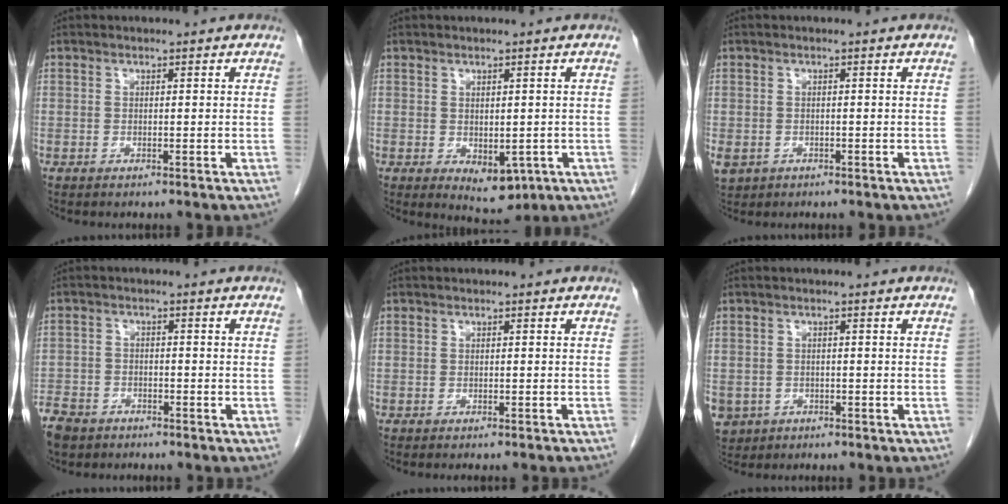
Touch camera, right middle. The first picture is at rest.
{"total": 4.7, "force": [-1.3, 2.5, 3.7], "torque": [-0.044, -0.011, -0.001]}
{"total": 4.6, "force": [-2.0, 3.8, 1.6], "torque": [-0.043, -0.005, -0.026]}
{"total": 6.8, "force": [-5.3, 3.9, 1.9], "torque": [-0.047, -0.003, -0.094]}
{"total": 3.0, "force": [-2.6, -0.3, 1.3], "torque": [-0.015, 0.002, -0.032]}
{"total": 5.7, "force": [-2.7, 4.8, 1.4], "torque": [-0.034, 0.000, -0.039]}